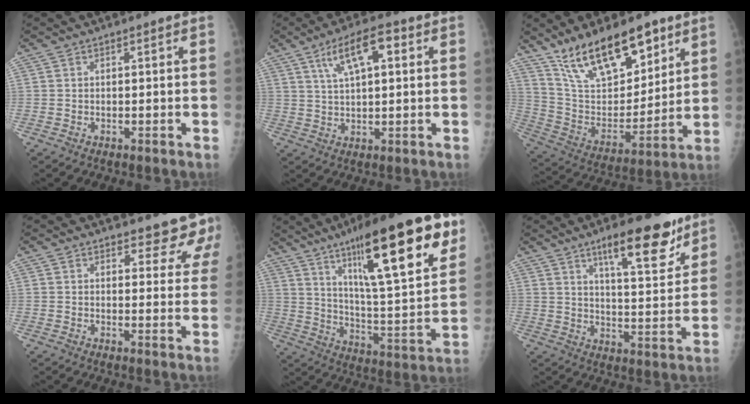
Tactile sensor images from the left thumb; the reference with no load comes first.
{"total": 9.7, "force": [3.8, 3.7, 8.1], "torque": [-0.134, 0.005, 0.065]}
{"total": 19.9, "force": [13.3, 8.5, 12.1], "torque": [-0.161, -0.063, 0.249]}
{"total": 7.0, "force": [6.4, 2.6, 1.4], "torque": [0.027, -0.036, 0.055]}
{"total": 27.6, "force": [14.9, 6.1, 22.4], "torque": [-0.322, -0.042, 0.240]}
{"total": 14.1, "force": [9.3, 4.0, 9.8], "torque": [-0.113, -0.056, 0.142]}